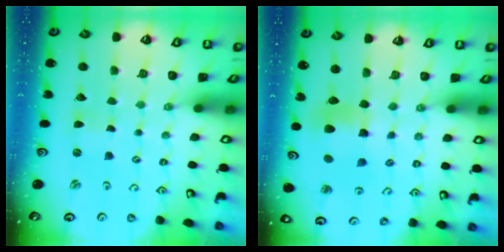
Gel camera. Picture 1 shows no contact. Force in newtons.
{"total": 8.2, "press": 8.1, "slide": 0.7}